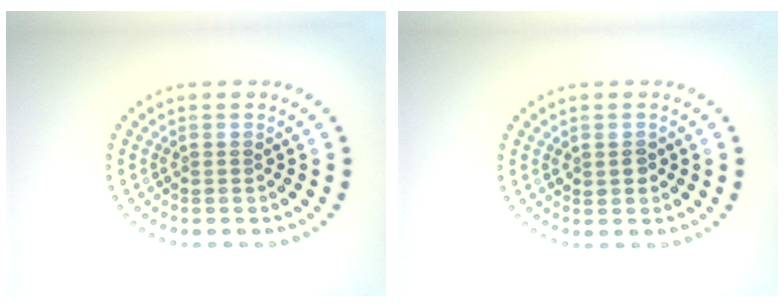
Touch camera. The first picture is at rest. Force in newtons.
{"total": 1.3, "press": 1.2, "slide": 0.3}